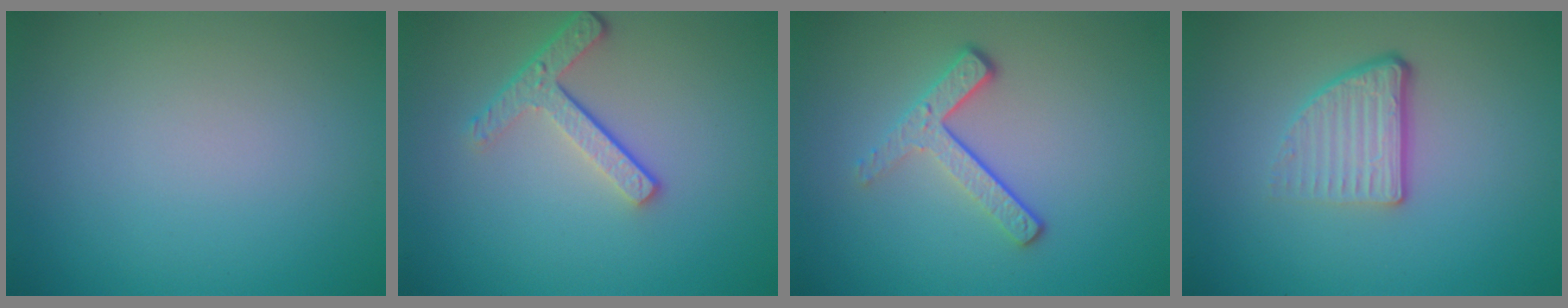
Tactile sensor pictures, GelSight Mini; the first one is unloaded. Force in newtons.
{"total": 3.4, "press": 2.5, "slide": 2.3}
{"total": 3.3, "press": 2.4, "slide": 2.3}
{"total": 3.8, "press": 2.4, "slide": 3.0}